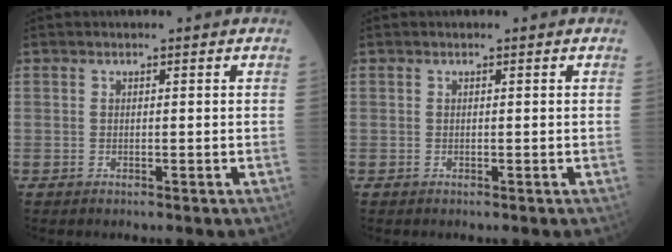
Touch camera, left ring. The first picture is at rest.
{"total": 0.0}